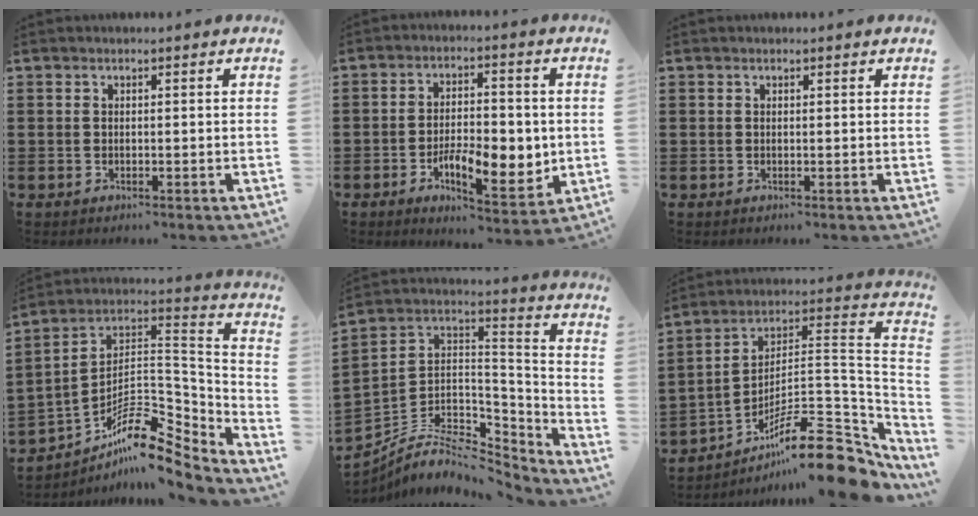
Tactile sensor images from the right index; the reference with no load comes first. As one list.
[{"total": 8.7, "force": [-2.2, 4.1, 7.4], "torque": [-0.127, -0.001, -0.036]}, {"total": 0.0}, {"total": 10.9, "force": [-6.8, 5.0, 7.0], "torque": [-0.115, -0.002, -0.130]}, {"total": 7.1, "force": [-5.4, 3.5, 2.8], "torque": [-0.064, -0.007, -0.103]}, {"total": 15.5, "force": [-10.6, 3.6, 10.8], "torque": [-0.156, 0.030, -0.187]}]